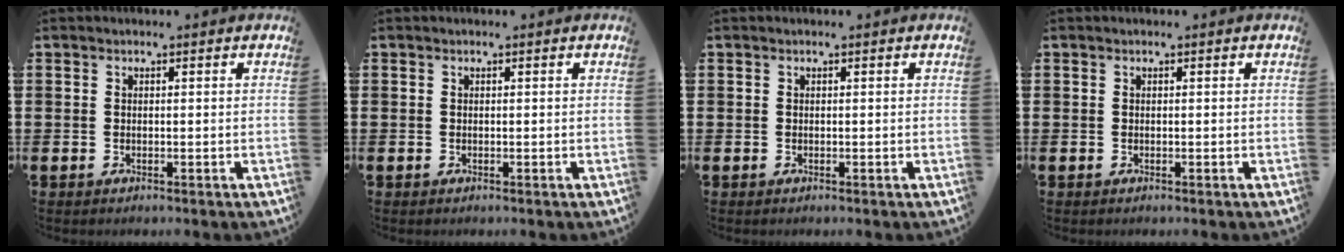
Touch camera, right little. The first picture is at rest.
{"total": 0.0}
{"total": 0.0}
{"total": 0.0}